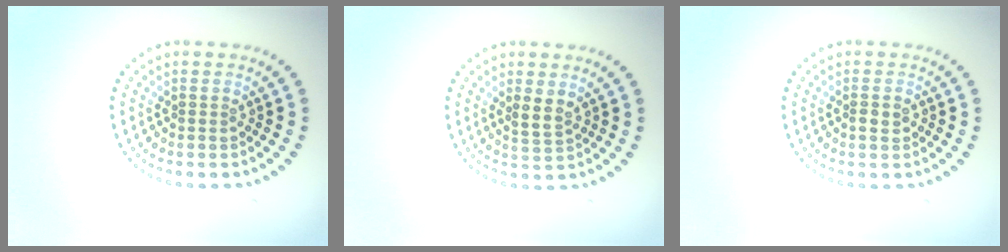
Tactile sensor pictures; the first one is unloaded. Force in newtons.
{"total": 1.7, "press": 1.3, "slide": 1.0}
{"total": 1.2, "press": 1.1, "slide": 0.3}